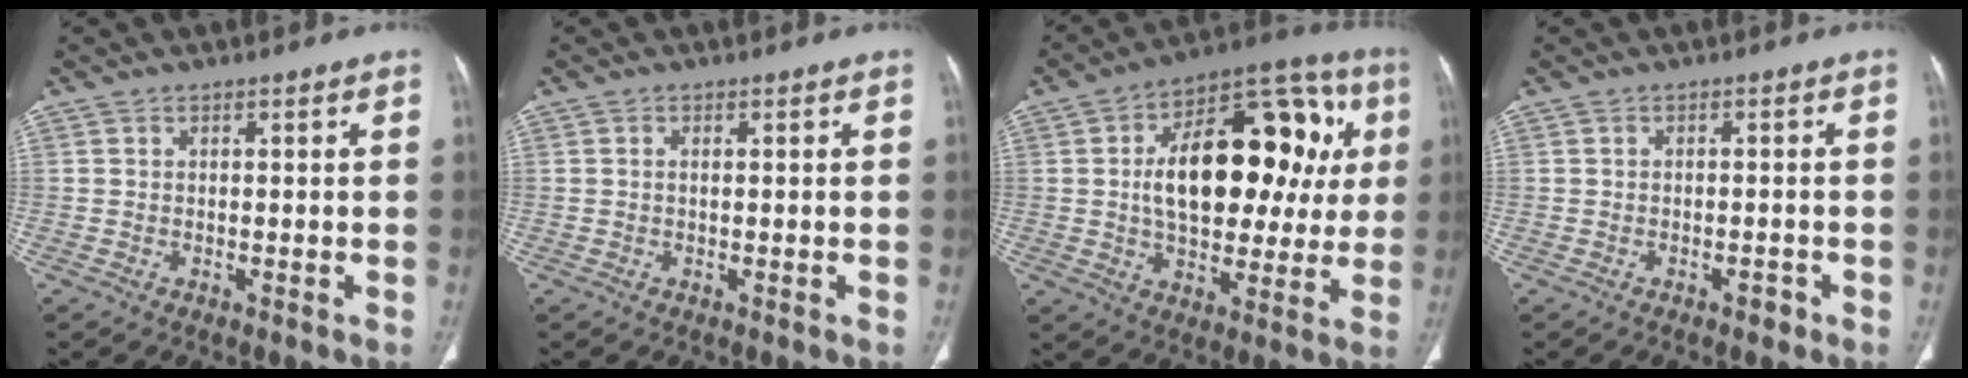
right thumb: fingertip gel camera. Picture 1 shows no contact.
{"total": 0.7, "force": [0.2, 0.3, 0.7], "torque": [-0.018, 0.004, 0.004]}
{"total": 25.5, "force": [4.0, 14.2, 20.8], "torque": [-0.263, 0.024, 0.054]}
{"total": 1.4, "force": [-0.9, 0.8, 0.7], "torque": [-0.009, 0.006, -0.012]}